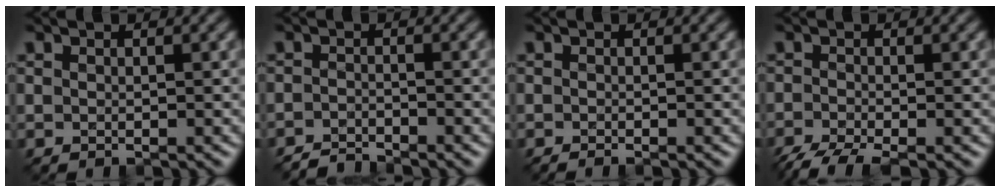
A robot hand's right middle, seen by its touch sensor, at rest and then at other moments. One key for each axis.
{"total": 2.0, "fx": -2.0, "fy": 0.2, "fz": 0.4, "tx": -0.004, "ty": 0.001, "tz": -0.042}
{"total": 0.7, "fx": -0.5, "fy": 0.1, "fz": 0.4, "tx": -0.006, "ty": -0.003, "tz": -0.010}
{"total": 4.0, "fx": -3.0, "fy": 0.8, "fz": 2.4, "tx": -0.045, "ty": -0.012, "tz": -0.066}